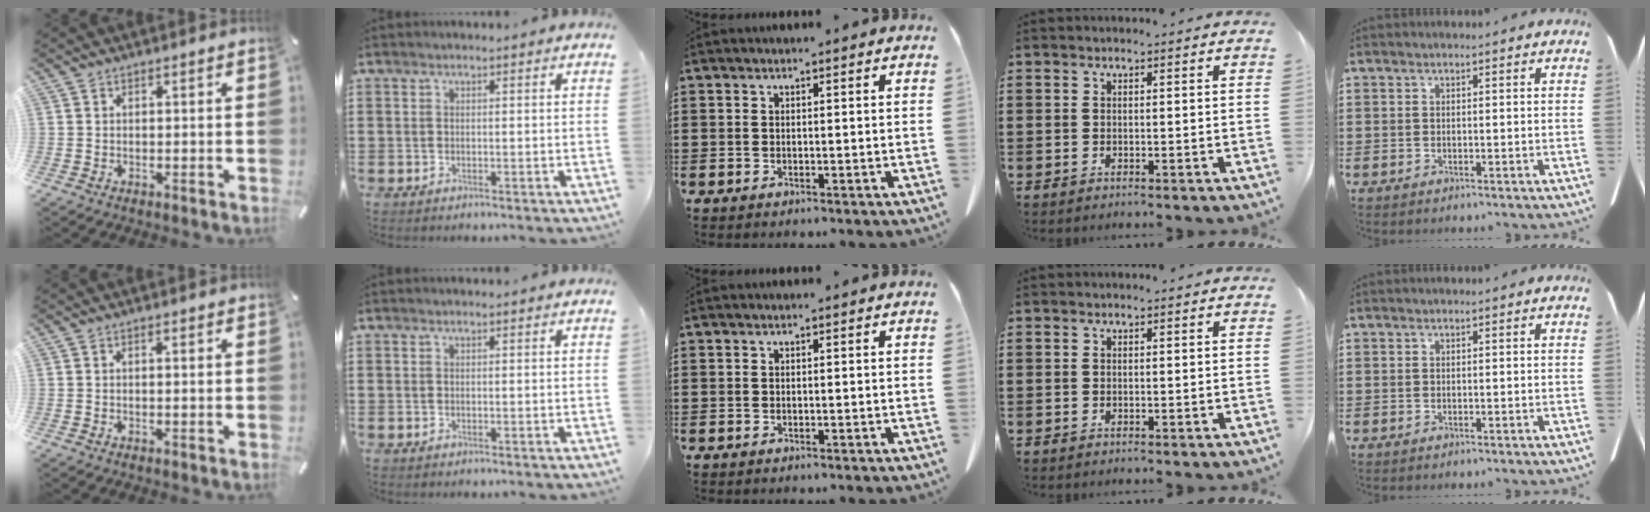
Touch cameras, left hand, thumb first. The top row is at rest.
{"thumb": {"total": 0.6, "force": [0.2, 0.1, 0.6], "torque": [-0.011, 0.001, 0.003]}}